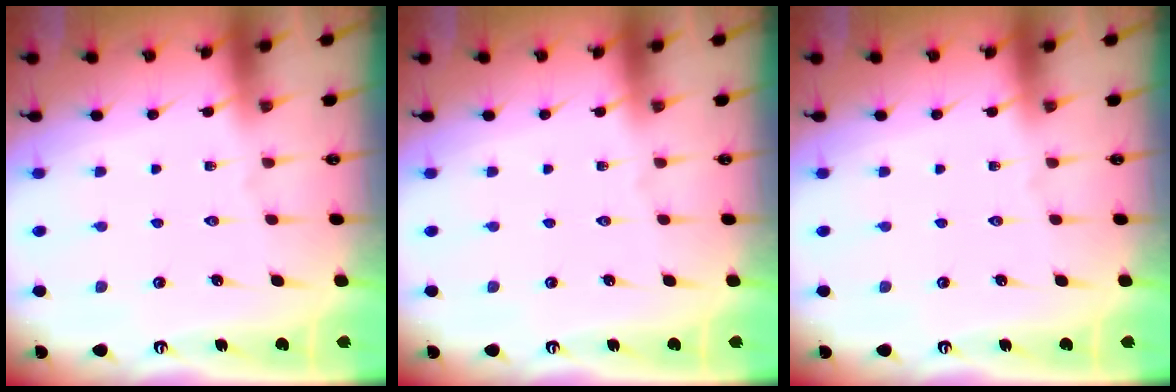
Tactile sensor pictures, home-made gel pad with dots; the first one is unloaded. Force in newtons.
{"total": 0.0}
{"total": 0.0}